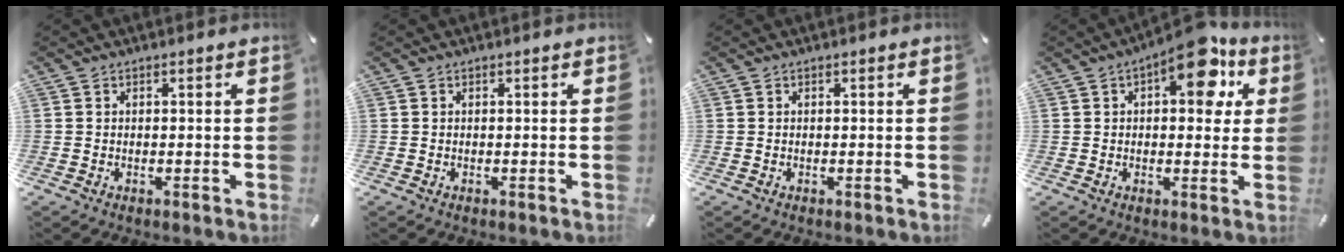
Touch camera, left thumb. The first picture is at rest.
{"total": 0.0}
{"total": 0.0}
{"total": 12.5, "force": [5.8, 6.0, 9.4], "torque": [-0.105, -0.032, 0.090]}